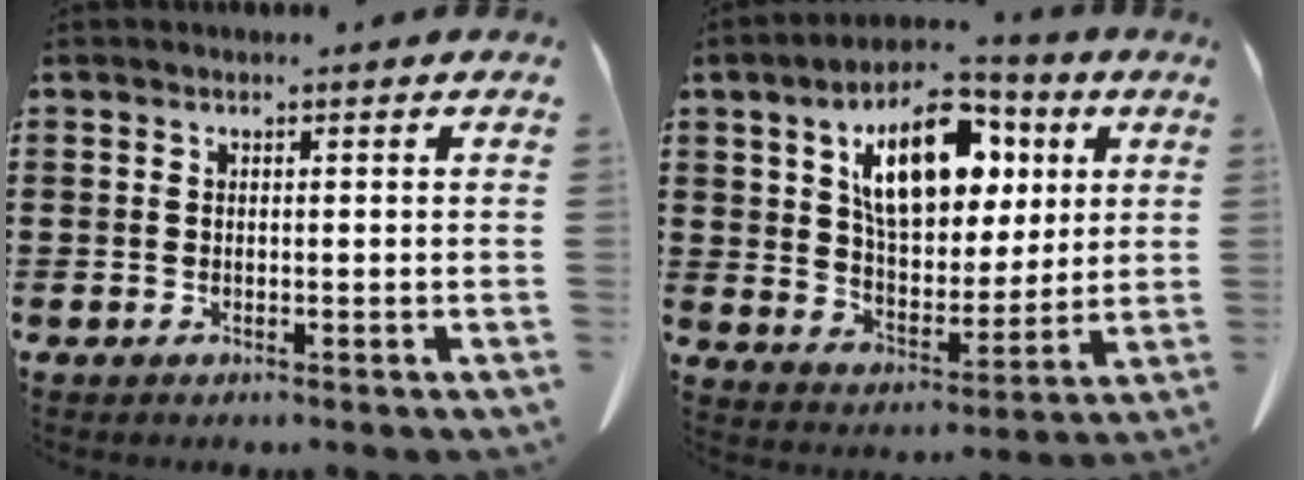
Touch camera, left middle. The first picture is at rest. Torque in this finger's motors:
{"motor_torque": [2.14, 0.00, 1.05, 0.21]}